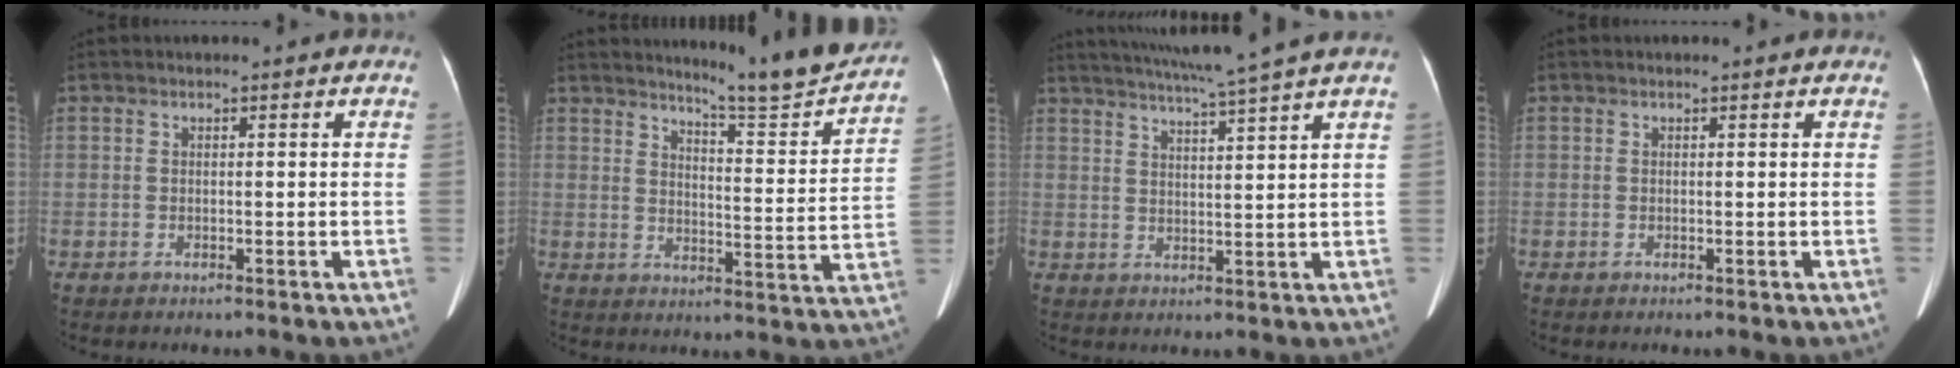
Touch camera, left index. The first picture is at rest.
{"total": 12.9, "force": [12.3, -0.9, 3.8], "torque": [-0.050, -0.053, 0.157]}
{"total": 10.8, "force": [9.2, -2.2, 5.2], "torque": [-0.090, -0.003, 0.130]}
{"total": 0.0}